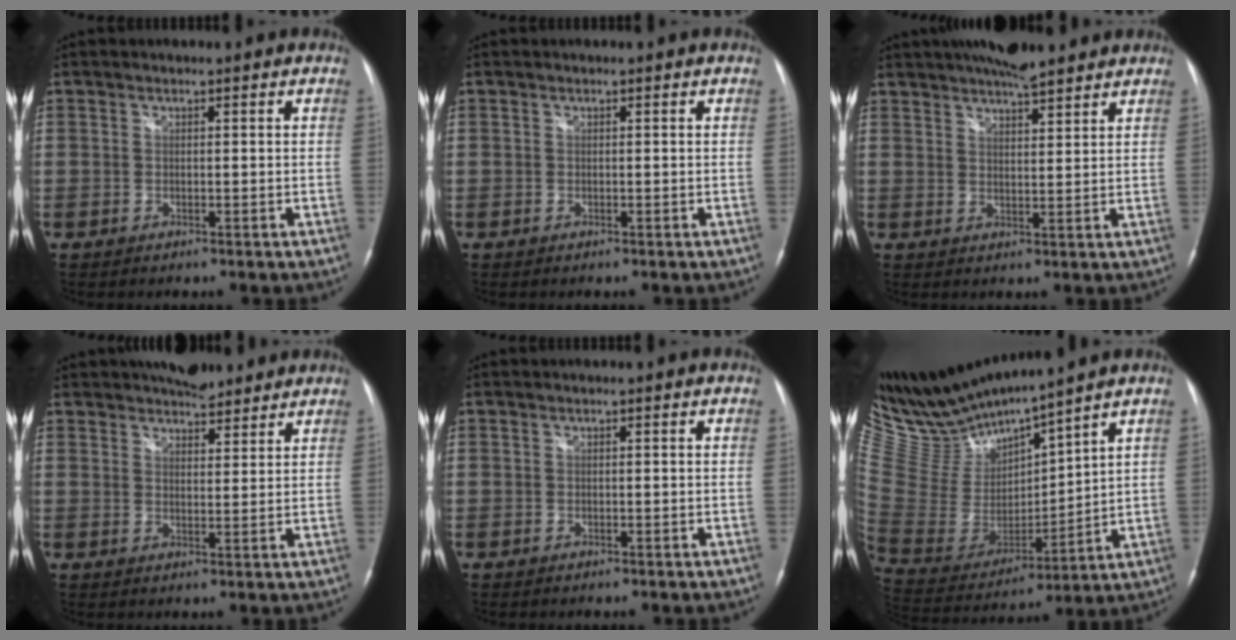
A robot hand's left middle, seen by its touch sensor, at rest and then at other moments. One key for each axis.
{"total": 0.0}
{"total": 9.8, "fx": 8.2, "fy": 1.8, "fz": 5.0, "tx": -0.080, "ty": 0.021, "tz": 0.125}
{"total": 7.3, "fx": 6.4, "fy": 2.5, "fz": 2.5, "tx": -0.037, "ty": 0.011, "tz": 0.096}
{"total": 0.0}
{"total": 14.4, "fx": 13.8, "fy": -0.3, "fz": 4.0, "tx": -0.101, "ty": -0.013, "tz": 0.291}